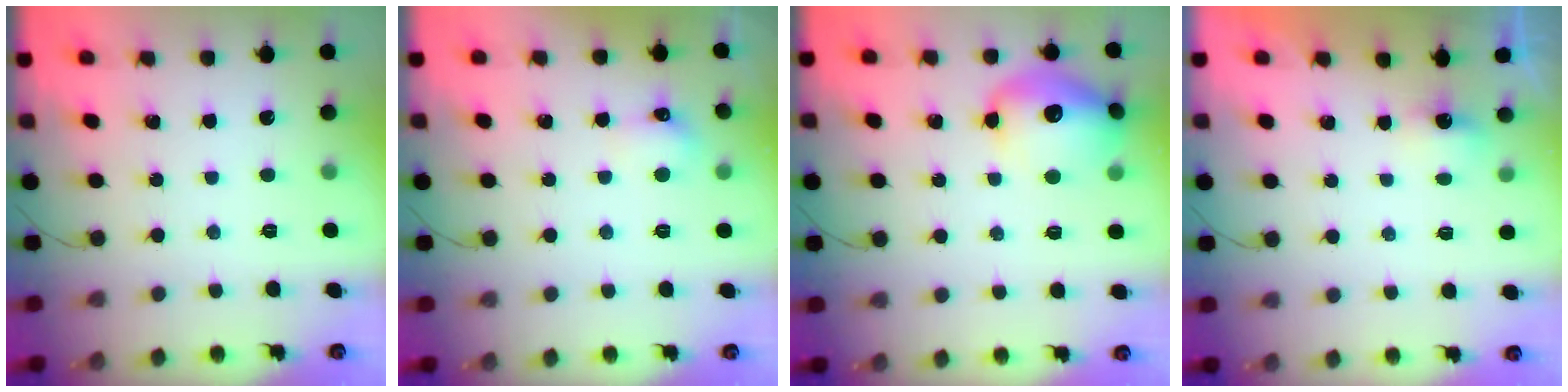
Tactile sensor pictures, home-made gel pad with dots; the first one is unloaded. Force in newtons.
{"total": 5.6, "press": 5.4, "slide": 1.3}
{"total": 14.5, "press": 14.5, "slide": 1.2}
{"total": 2.7, "press": 2.6, "slide": 0.6}